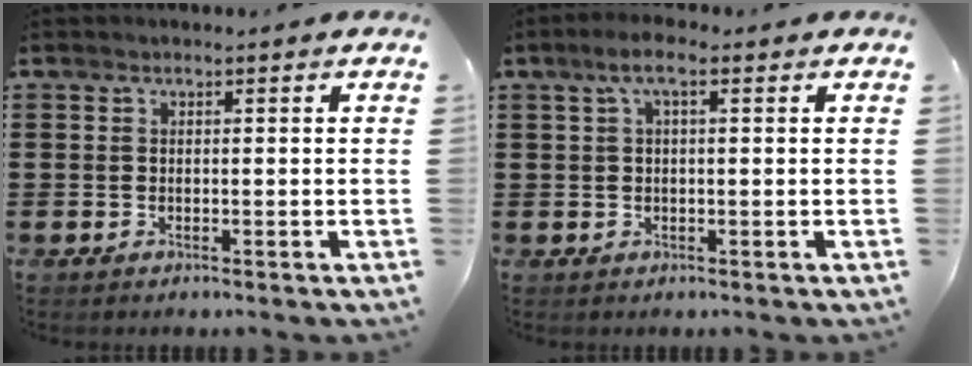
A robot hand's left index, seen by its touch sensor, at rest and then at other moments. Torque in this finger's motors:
{"motor_torque": [0.41, 0.36, 0.32, 0.08]}